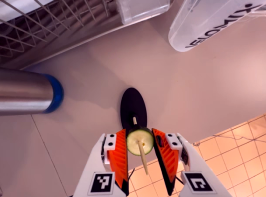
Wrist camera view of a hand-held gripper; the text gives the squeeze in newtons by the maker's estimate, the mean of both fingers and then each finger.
{"total": 8.9, "left": 8.8, "right": 8.9}